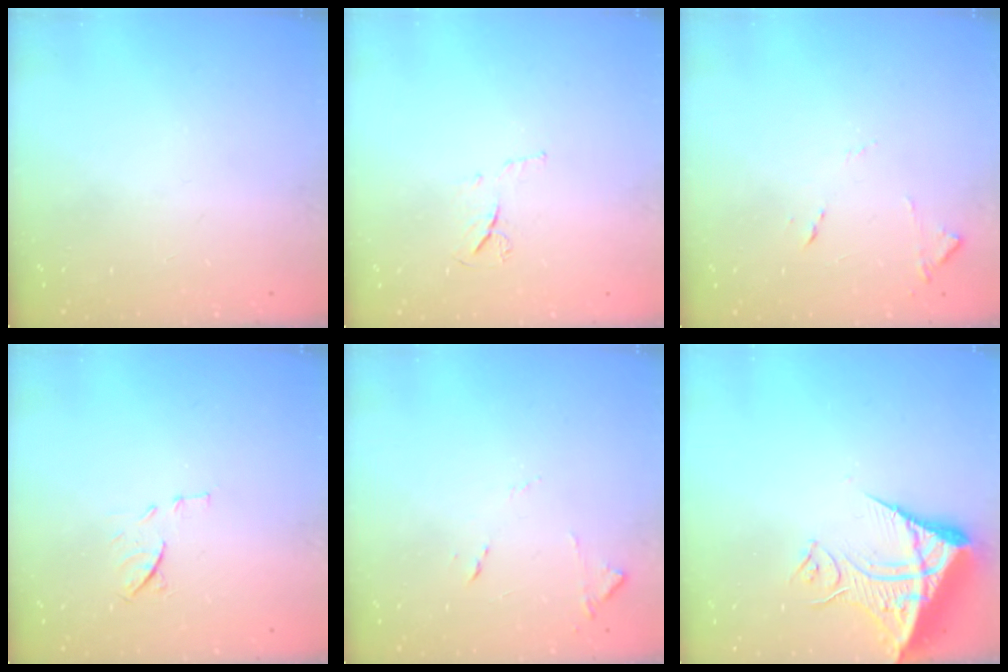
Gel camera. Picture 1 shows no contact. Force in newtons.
{"total": 4.7, "press": 4.6, "slide": 0.8}
{"total": 8.2, "press": 8.2, "slide": 0.6}
{"total": 8.6, "press": 8.5, "slide": 1.1}
{"total": 8.2, "press": 8.2, "slide": 0.6}
{"total": 13.0, "press": 12.9, "slide": 1.8}